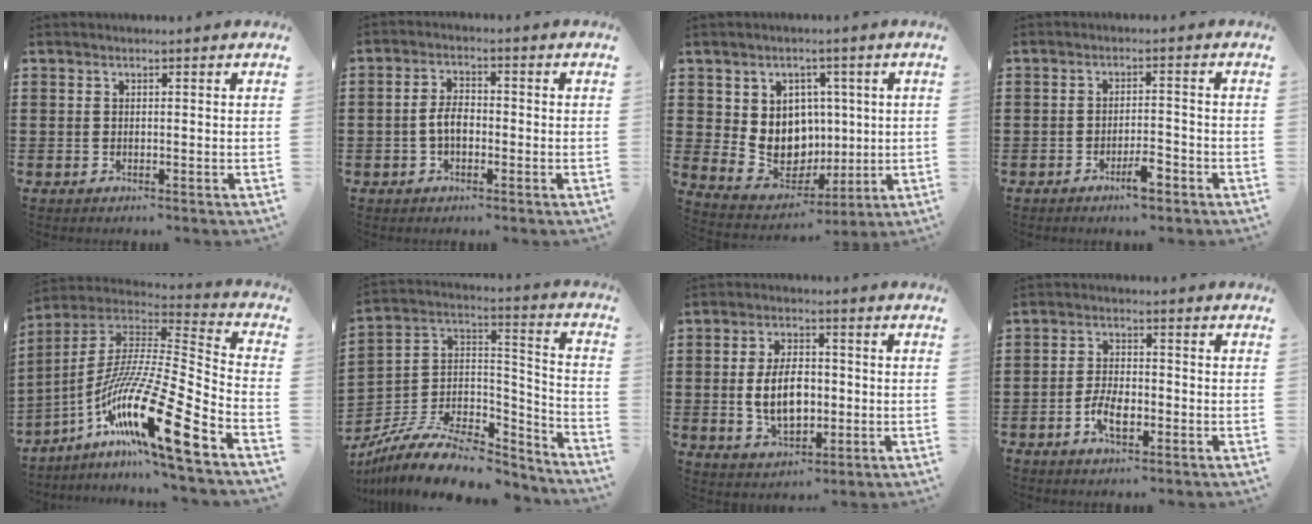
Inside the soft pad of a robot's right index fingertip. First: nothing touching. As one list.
[{"total": 3.8, "force": [-0.9, 2.1, 3.1], "torque": [-0.072, 0.002, -0.021]}, {"total": 8.1, "force": [1.5, 7.6, 2.4], "torque": [-0.054, -0.009, 0.037]}, {"total": 4.2, "force": [-2.7, 1.1, 3.1], "torque": [-0.055, 0.005, -0.050]}, {"total": 18.8, "force": [-10.7, 1.3, 15.4], "torque": [-0.312, 0.000, -0.201]}, {"total": 11.1, "force": [-7.6, 5.1, 6.3], "torque": [-0.127, 0.017, -0.139]}, {"total": 8.1, "force": [-0.6, 4.8, 6.5], "torque": [-0.124, 0.001, -0.018]}, {"total": 4.5, "force": [-1.9, 2.3, 3.5], "torque": [-0.072, 0.002, -0.036]}]